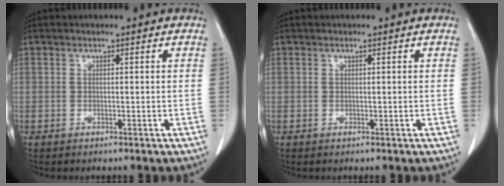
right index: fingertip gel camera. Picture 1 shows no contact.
{"total": 0.0}